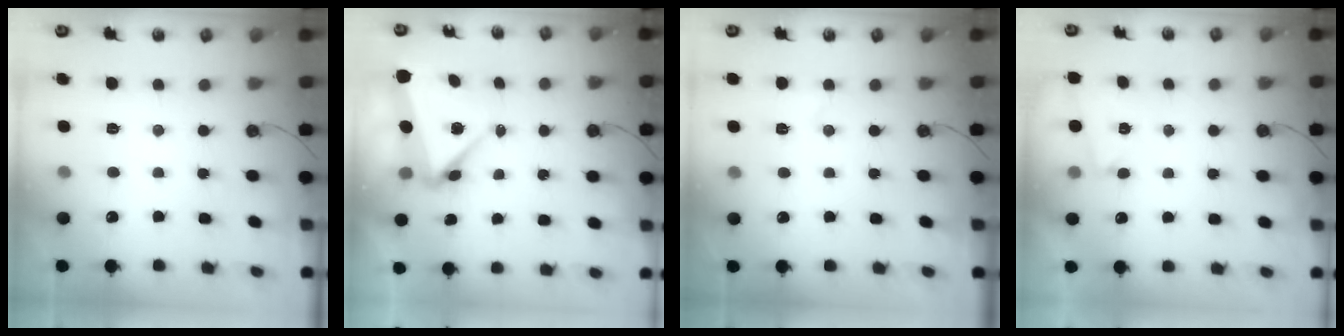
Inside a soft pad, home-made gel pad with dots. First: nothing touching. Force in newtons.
{"total": 6.1, "press": 6.1, "slide": 0.1}
{"total": 4.0, "press": 3.9, "slide": 0.8}
{"total": 4.8, "press": 0.8, "slide": 4.7}